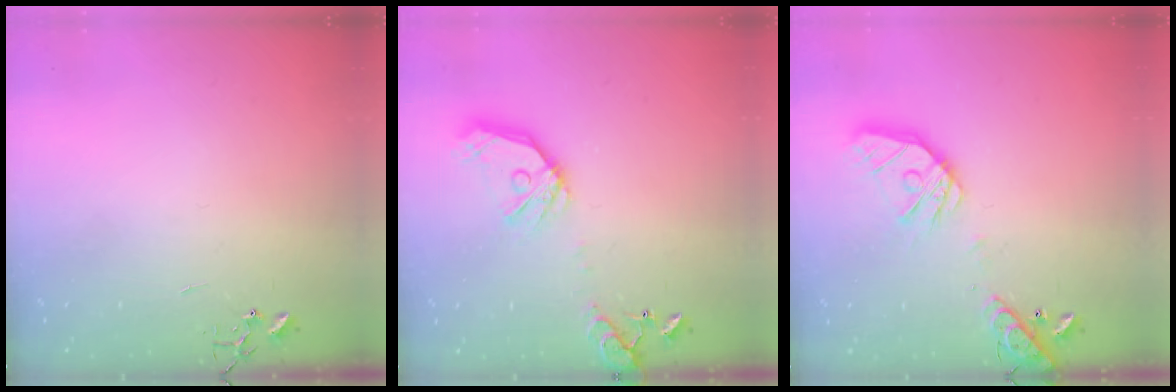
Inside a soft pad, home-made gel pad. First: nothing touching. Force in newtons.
{"total": 16.8, "press": 16.6, "slide": 2.9}
{"total": 17.6, "press": 17.3, "slide": 2.8}